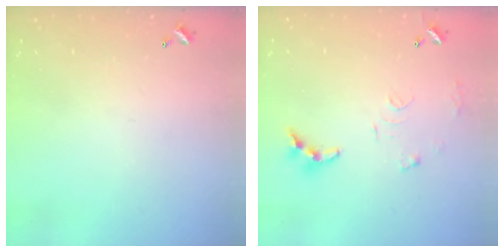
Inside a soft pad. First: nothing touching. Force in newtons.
{"total": 9.3, "press": 9.3, "slide": 0.6}